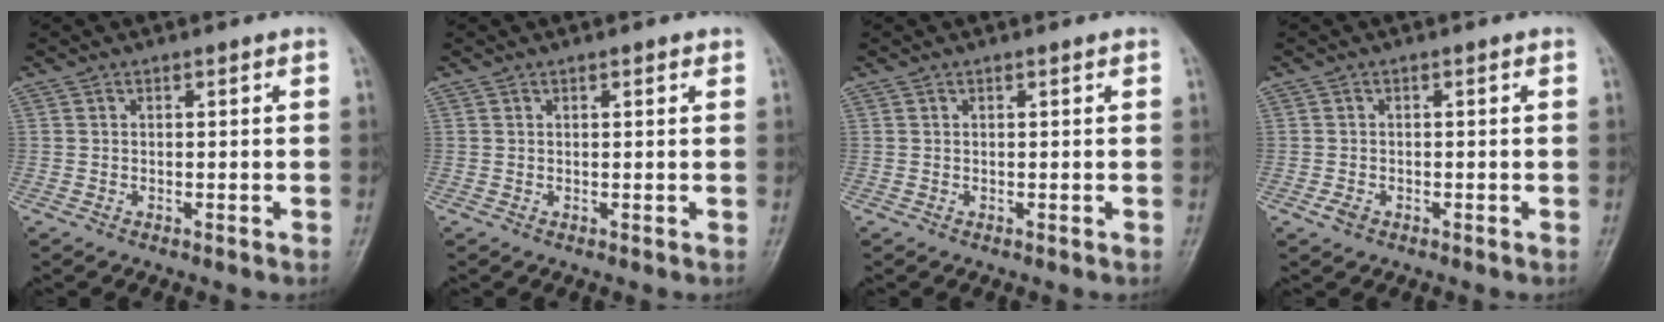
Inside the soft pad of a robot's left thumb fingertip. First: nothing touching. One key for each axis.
{"total": 0.7, "fx": 0.4, "fy": 0.3, "fz": 0.5, "tx": -0.007, "ty": 0.000, "tz": 0.003}
{"total": 0.0}
{"total": 1.6, "fx": -0.9, "fy": 1.1, "fz": 0.6, "tx": -0.014, "ty": 0.002, "tz": -0.017}